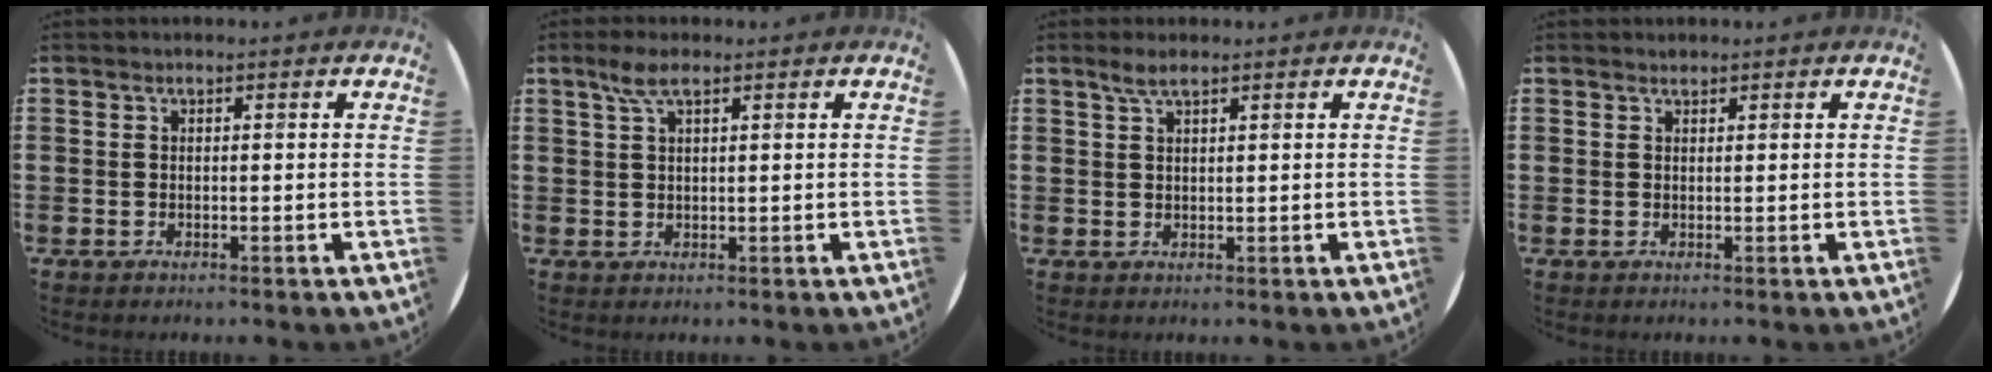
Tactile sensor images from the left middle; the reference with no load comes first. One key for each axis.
{"total": 3.2, "fx": 1.8, "fy": 0.8, "fz": 2.5, "tx": -0.053, "ty": 0.007, "tz": 0.030}
{"total": 2.1, "fx": 1.6, "fy": 0.3, "fz": 1.4, "tx": -0.029, "ty": 0.005, "tz": 0.027}
{"total": 0.5, "fx": 0.5, "fy": 0.1, "fz": -0.1, "tx": 0.002, "ty": 0.003, "tz": 0.009}